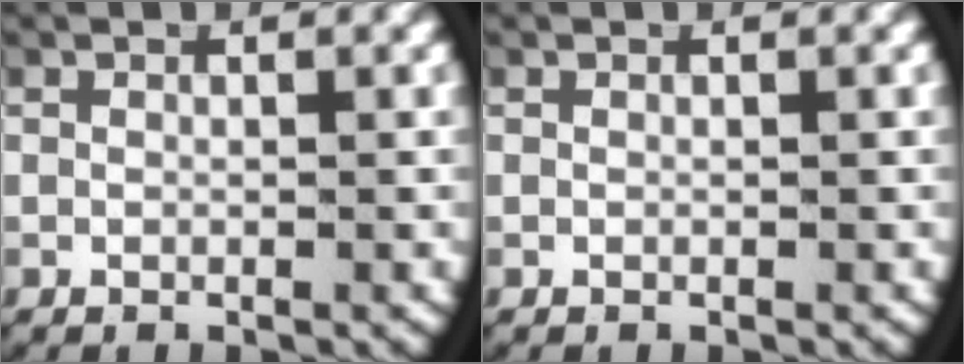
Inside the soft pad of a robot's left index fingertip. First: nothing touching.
{"total": 0.0}